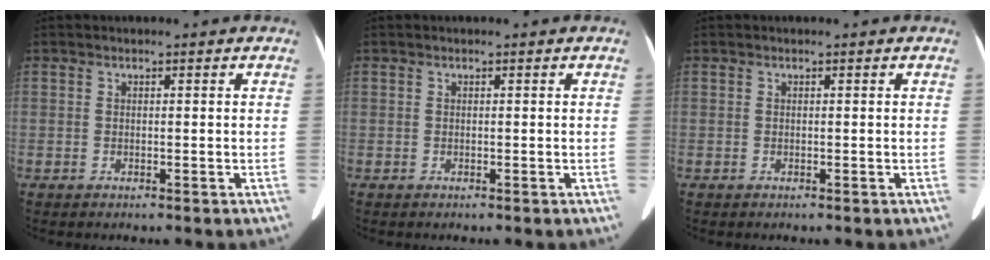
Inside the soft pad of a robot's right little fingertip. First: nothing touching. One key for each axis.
{"total": 0.0}
{"total": 0.0}